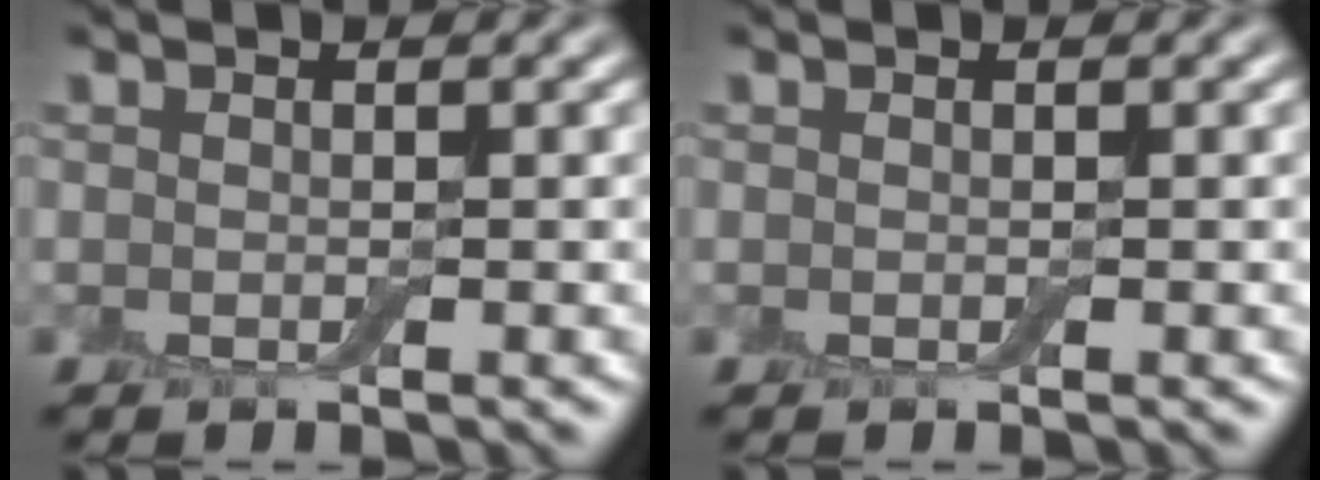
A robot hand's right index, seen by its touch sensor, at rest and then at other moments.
{"total": 0.0}